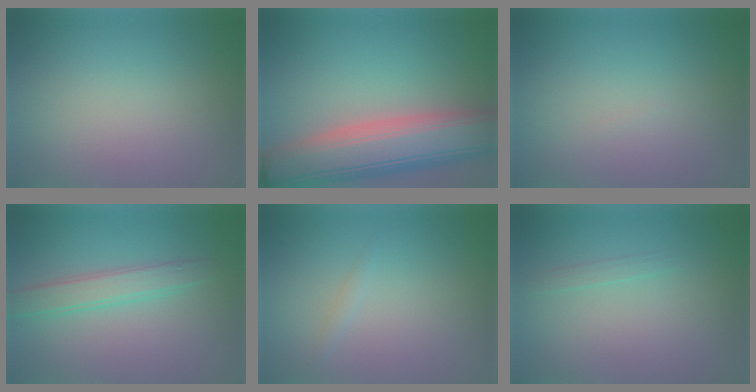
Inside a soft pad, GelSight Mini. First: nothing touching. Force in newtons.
{"total": 10.5, "press": 10.4, "slide": 0.8}
{"total": 0.0}
{"total": 2.7, "press": 2.7, "slide": 0.1}
{"total": 0.6, "press": 0.6, "slide": 0.0}
{"total": 0.7, "press": 0.7, "slide": 0.0}